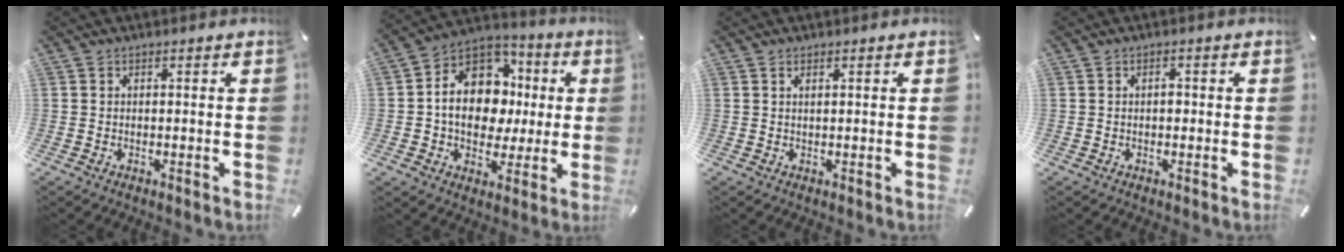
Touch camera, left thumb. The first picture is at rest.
{"total": 15.2, "force": [0.1, 12.4, 8.7], "torque": [-0.153, 0.001, 0.008]}
{"total": 0.7, "force": [0.3, 0.1, 0.6], "torque": [-0.010, 0.001, 0.006]}
{"total": 1.2, "force": [-0.1, 0.8, 0.9], "torque": [-0.018, 0.004, -0.003]}